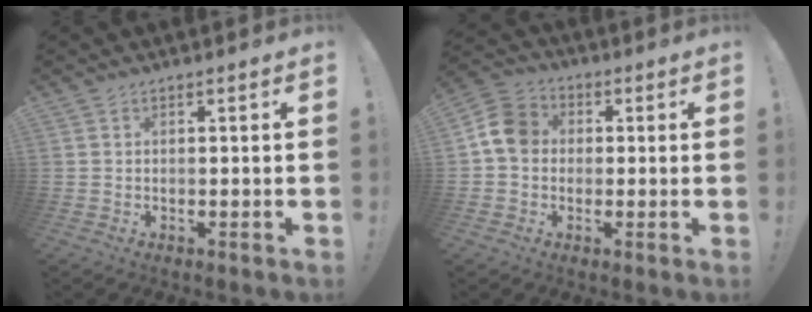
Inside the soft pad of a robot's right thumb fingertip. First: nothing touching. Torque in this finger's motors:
{"motor_torque": [1.17, 1.29, 0.46, -0.41, 0.01]}